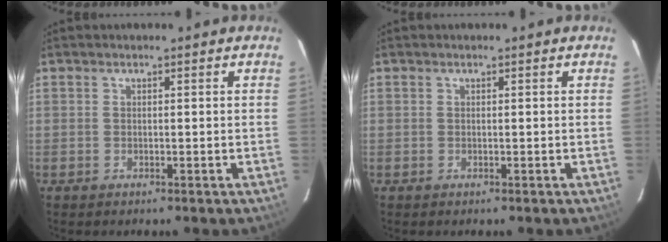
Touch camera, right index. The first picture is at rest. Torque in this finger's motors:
{"motor_torque": [0.06, -0.01, 0.03, 0.00]}